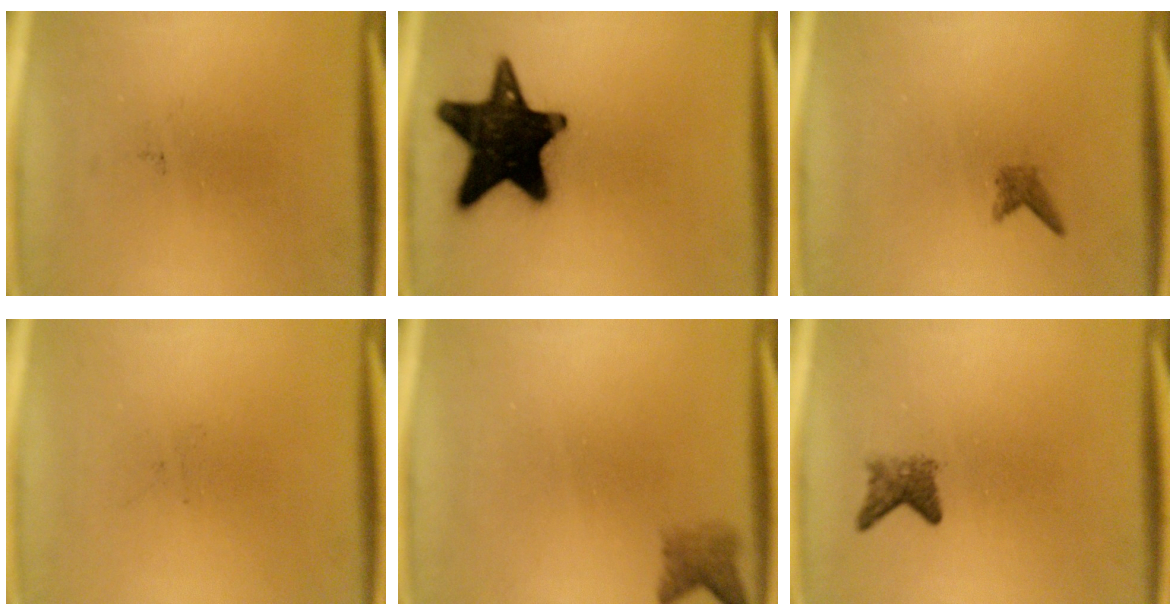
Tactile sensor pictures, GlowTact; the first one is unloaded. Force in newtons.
{"total": 19.4}
{"total": 1.2}
{"total": 0.0}
{"total": 2.3}
{"total": 2.3}